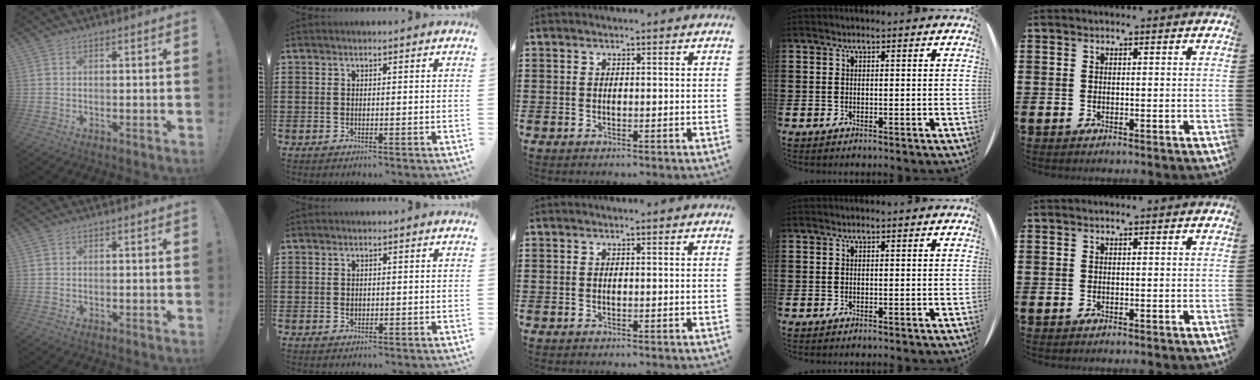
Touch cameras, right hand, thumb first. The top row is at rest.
{"index": {"total": 0.8, "force": [0.1, 0.7, 0.4], "torque": [-0.009, 0.003, 0.002]}}